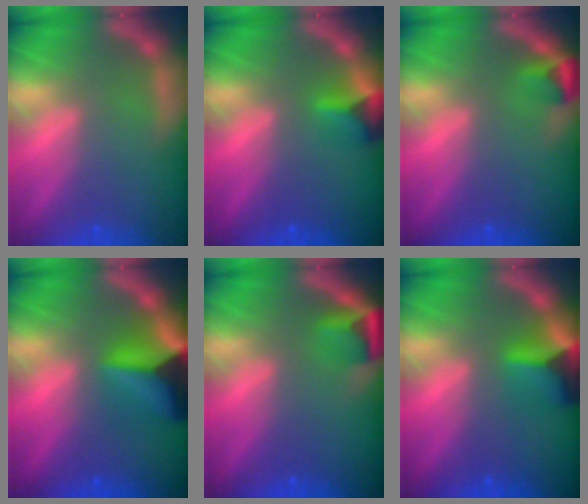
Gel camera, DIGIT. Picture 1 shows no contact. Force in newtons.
{"total": 2.9}
{"total": 1.9}
{"total": 9.0}
{"total": 2.9}
{"total": 4.9}